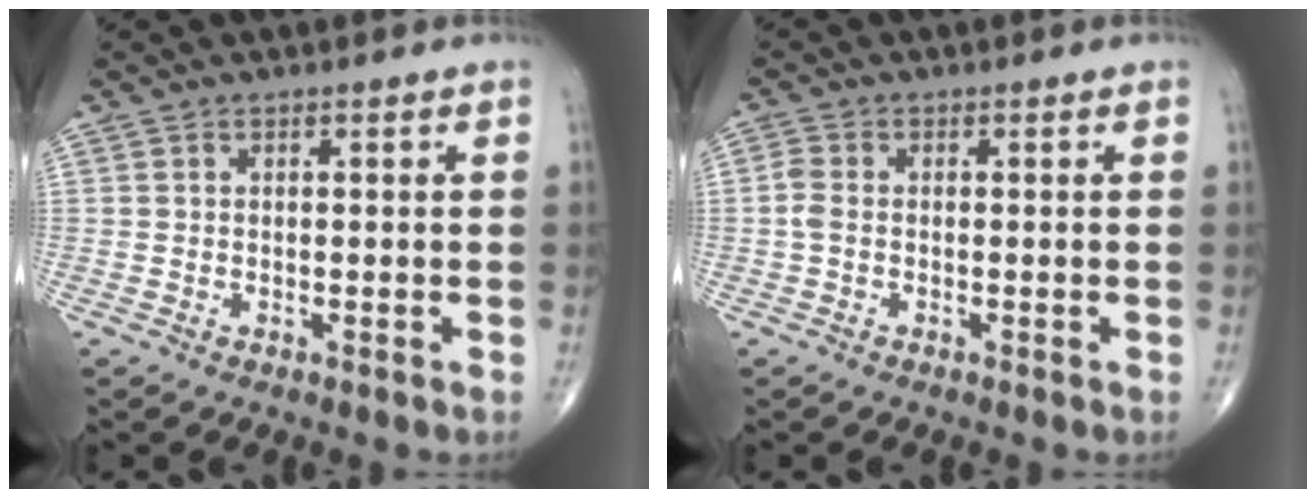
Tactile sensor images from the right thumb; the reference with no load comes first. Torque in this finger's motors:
{"motor_torque": [-0.07, -0.10, 0.04, 0.06, 0.10]}